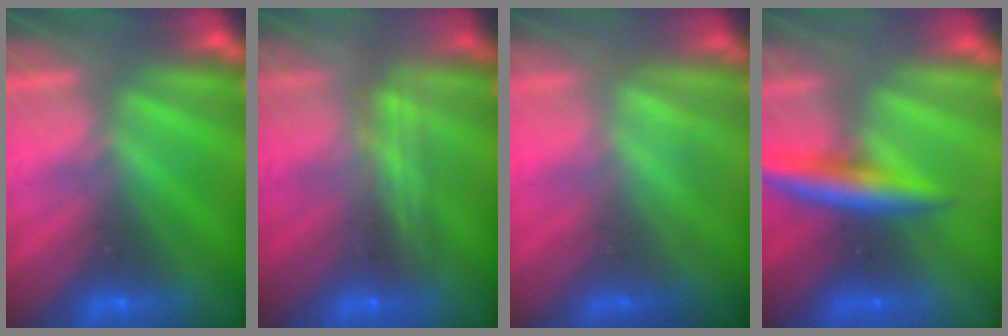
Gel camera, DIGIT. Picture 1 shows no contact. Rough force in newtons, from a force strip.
{"total": 2.4}
{"total": 1.7}
{"total": 11.8}